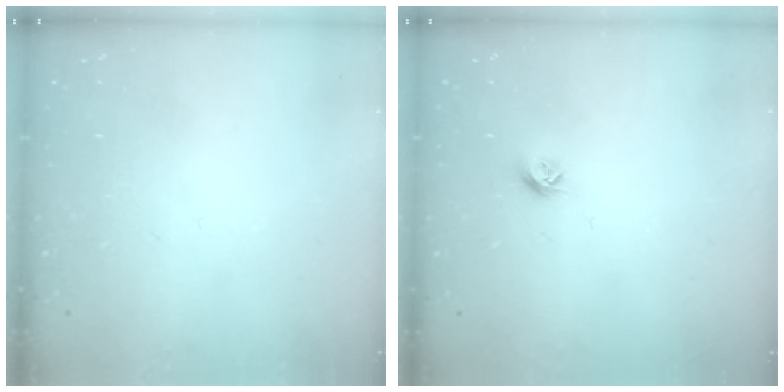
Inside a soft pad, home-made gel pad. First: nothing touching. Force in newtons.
{"total": 5.4, "press": 5.3, "slide": 0.9}